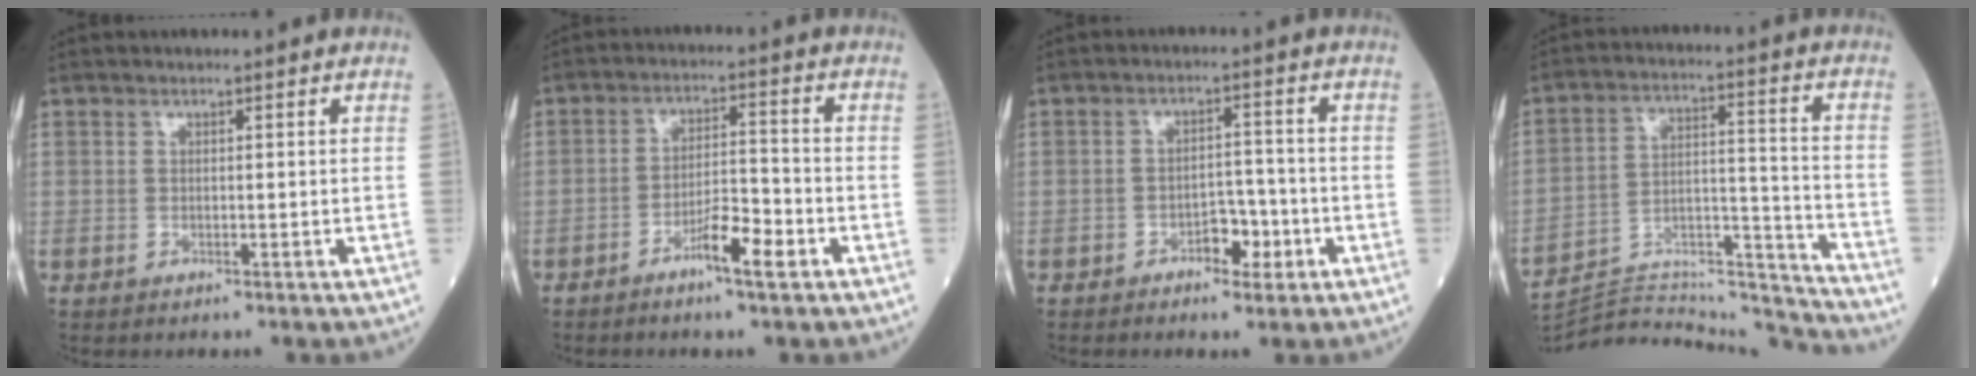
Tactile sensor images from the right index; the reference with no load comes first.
{"total": 5.8, "force": [-3.3, 0.8, 4.7], "torque": [-0.082, 0.004, -0.060]}
{"total": 4.1, "force": [-2.1, 2.2, 2.8], "torque": [-0.033, 0.009, -0.031]}
{"total": 21.5, "force": [-21.2, 0.7, 3.3], "torque": [-0.073, 0.033, -0.320]}